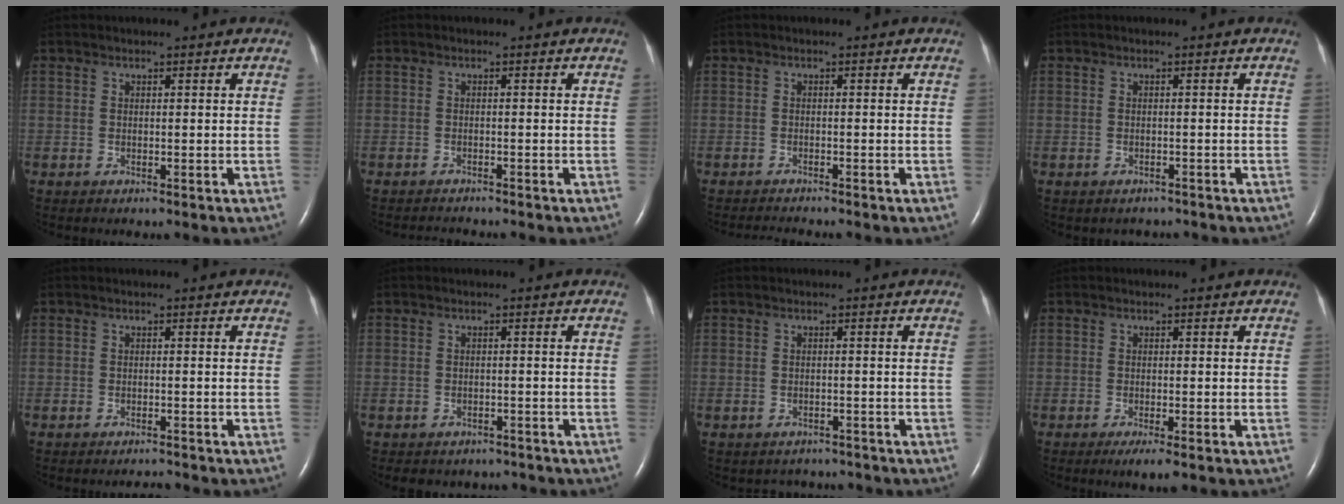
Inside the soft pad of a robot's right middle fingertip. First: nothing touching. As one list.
[{"total": 2.3, "force": [-2.3, 0.1, 0.3], "torque": [-0.005, -0.009, -0.031]}, {"total": 2.7, "force": [-2.6, -0.2, 0.6], "torque": [-0.009, -0.012, -0.039]}, {"total": 2.1, "force": [-1.7, 1.1, 0.1], "torque": [-0.008, 0.004, -0.022]}, {"total": 1.2, "force": [-1.1, 0.1, 0.2], "torque": [-0.006, -0.005, -0.013]}, {"total": 5.7, "force": [-5.0, 2.7, 0.6], "torque": [-0.008, 0.007, -0.054]}, {"total": 3.0, "force": [-2.7, 1.4, -0.3], "torque": [-0.003, 0.008, -0.037]}, {"total": 2.3, "force": [-1.4, 0.2, 1.8], "torque": [-0.031, -0.007, -0.023]}]